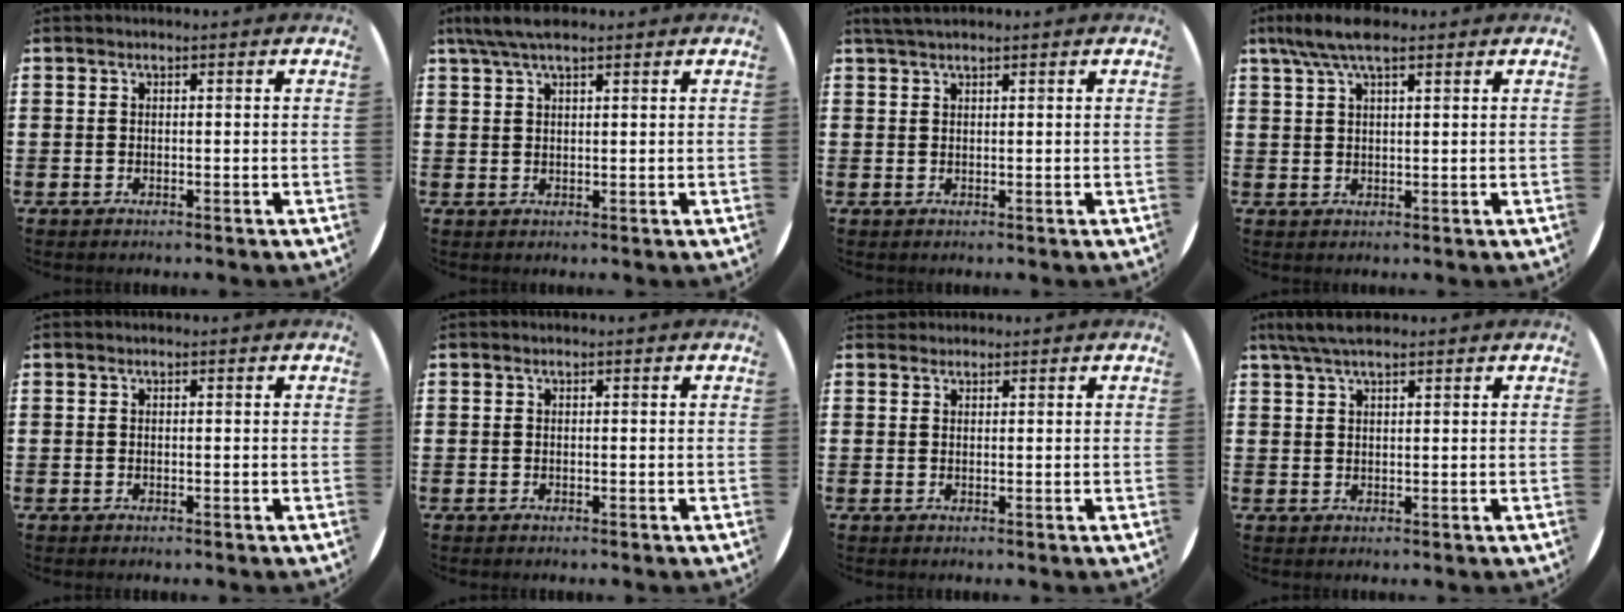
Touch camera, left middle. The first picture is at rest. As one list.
[{"total": 3.7, "force": [2.7, 0.9, 2.3], "torque": [-0.050, 0.006, 0.048]}, {"total": 1.8, "force": [1.6, 0.3, 0.9], "torque": [-0.019, 0.004, 0.028]}, {"total": 5.4, "force": [3.7, 1.6, 3.6], "torque": [-0.077, 0.006, 0.065]}, {"total": 0.0}, {"total": 0.0}, {"total": 0.9, "force": [0.8, 0.3, -0.2], "torque": [0.004, 0.004, 0.015]}, {"total": 3.3, "force": [2.5, 0.8, 2.0], "torque": [-0.042, 0.006, 0.045]}]